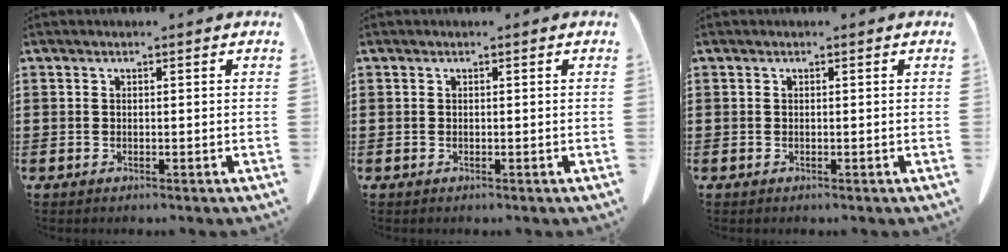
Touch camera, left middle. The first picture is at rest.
{"total": 0.0}
{"total": 0.0}